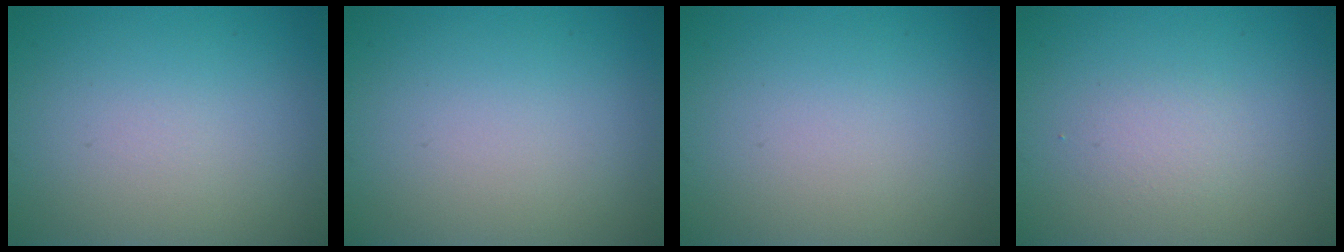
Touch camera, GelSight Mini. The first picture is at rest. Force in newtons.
{"total": 0.0}
{"total": 0.0}
{"total": 1.2, "press": 1.2, "slide": 0.0}